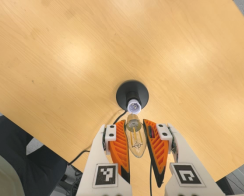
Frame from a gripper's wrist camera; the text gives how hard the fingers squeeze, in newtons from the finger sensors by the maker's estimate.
{"total": 22.3, "left": 23.6, "right": 21.0}